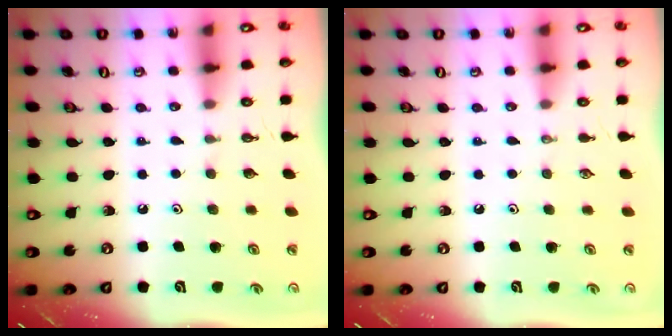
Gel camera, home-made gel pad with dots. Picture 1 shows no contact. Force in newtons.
{"total": 0.0}